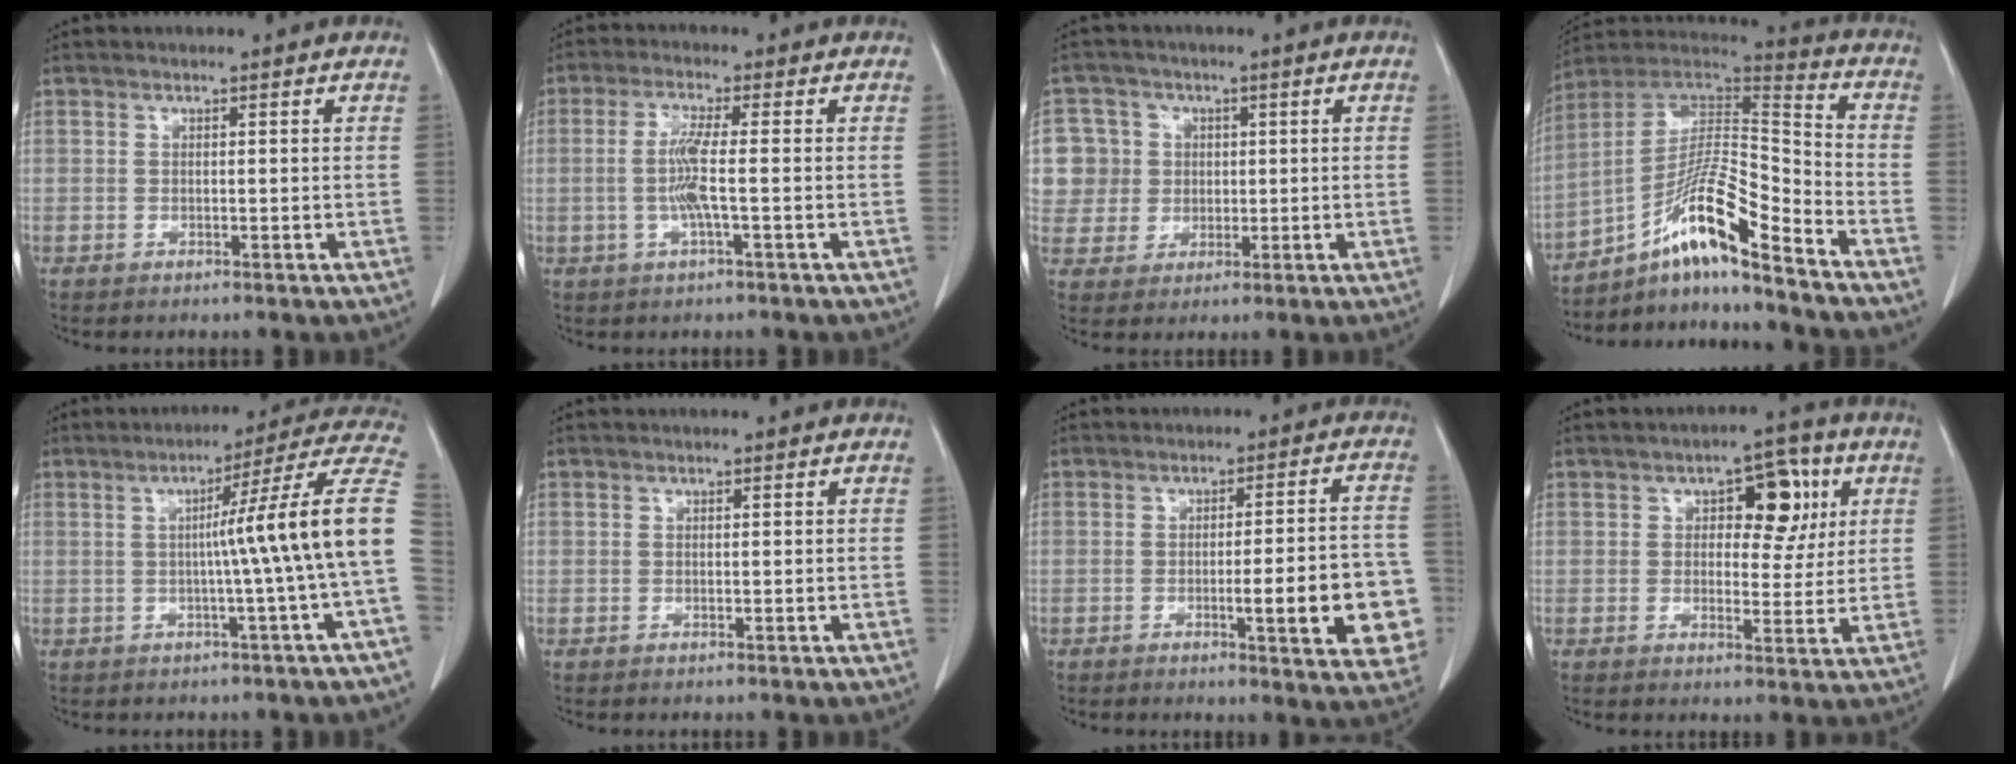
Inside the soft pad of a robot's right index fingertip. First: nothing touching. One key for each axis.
{"total": 5.1, "fx": -0.7, "fy": -0.2, "fz": 5.0, "tx": -0.109, "ty": -0.001, "tz": -0.016}
{"total": 7.5, "fx": 1.3, "fy": 7.4, "fz": 0.4, "tx": -0.011, "ty": 0.027, "tz": 0.031}
{"total": 14.7, "fx": -9.7, "fy": 0.9, "fz": 11.0, "tx": -0.195, "ty": 0.017, "tz": -0.171}
{"total": 13.4, "fx": -0.6, "fy": -2.8, "fz": 13.1, "tx": -0.157, "ty": 0.015, "tz": -0.015}
{"total": 0.0}
{"total": 12.5, "fx": -3.4, "fy": 1.9, "fz": 11.9, "tx": -0.110, "ty": 0.012, "tz": -0.038}
{"total": 7.8, "fx": 2.5, "fy": 4.0, "fz": 6.2, "tx": -0.069, "ty": 0.020, "tz": 0.034}